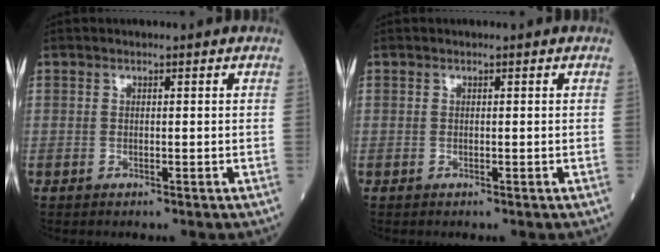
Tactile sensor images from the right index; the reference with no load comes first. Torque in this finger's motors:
{"motor_torque": [0.00, 0.00, 0.00, 0.00]}